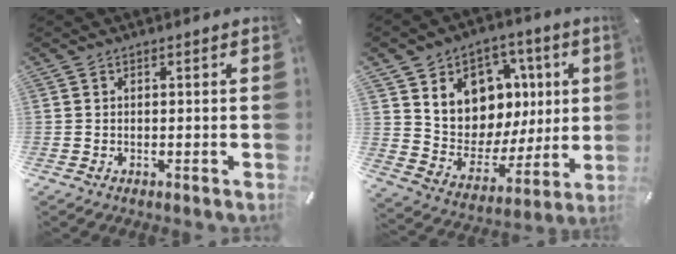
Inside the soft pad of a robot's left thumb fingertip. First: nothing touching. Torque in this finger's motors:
{"motor_torque": [2.55, 2.46, 1.35, -1.23, 0.09]}